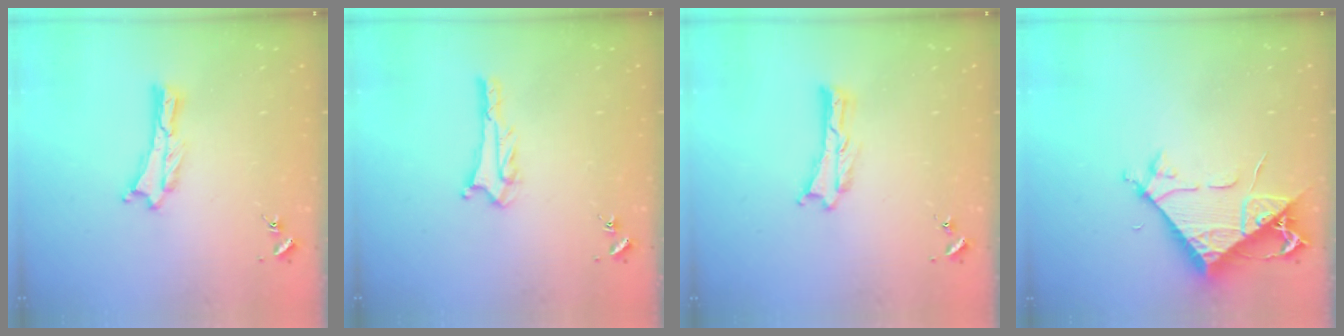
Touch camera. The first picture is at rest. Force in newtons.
{"total": 2.8, "press": 2.8, "slide": 0.2}
{"total": 0.0}
{"total": 7.7, "press": 7.6, "slide": 0.9}